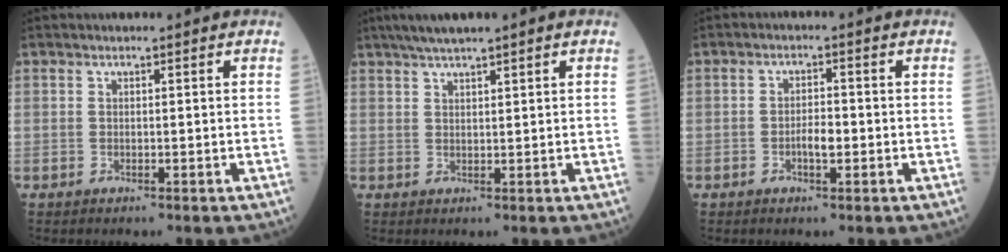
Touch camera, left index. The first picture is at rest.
{"total": 5.0, "force": [3.8, 0.0, 3.3], "torque": [-0.061, 0.020, 0.066]}
{"total": 2.5, "force": [-1.0, 0.8, 2.2], "torque": [-0.037, 0.001, -0.018]}